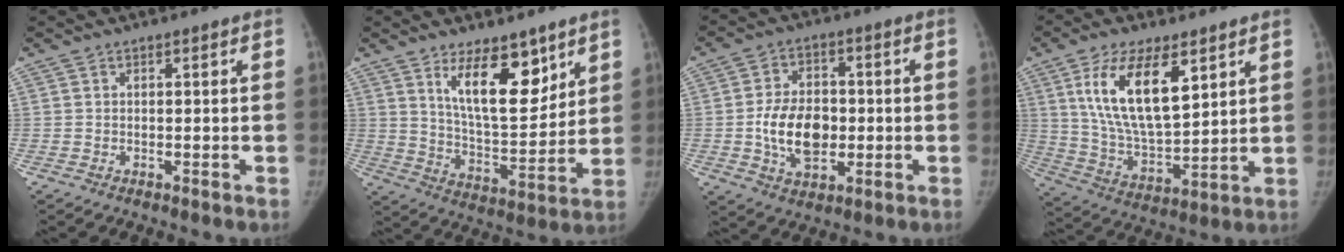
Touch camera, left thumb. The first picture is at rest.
{"total": 14.0, "force": [8.0, 6.0, 9.8], "torque": [-0.117, -0.063, 0.143]}
{"total": 11.6, "force": [-1.4, 7.7, 8.5], "torque": [-0.124, 0.008, -0.022]}
{"total": 16.9, "force": [7.1, 7.4, 13.4], "torque": [-0.226, -0.034, 0.141]}